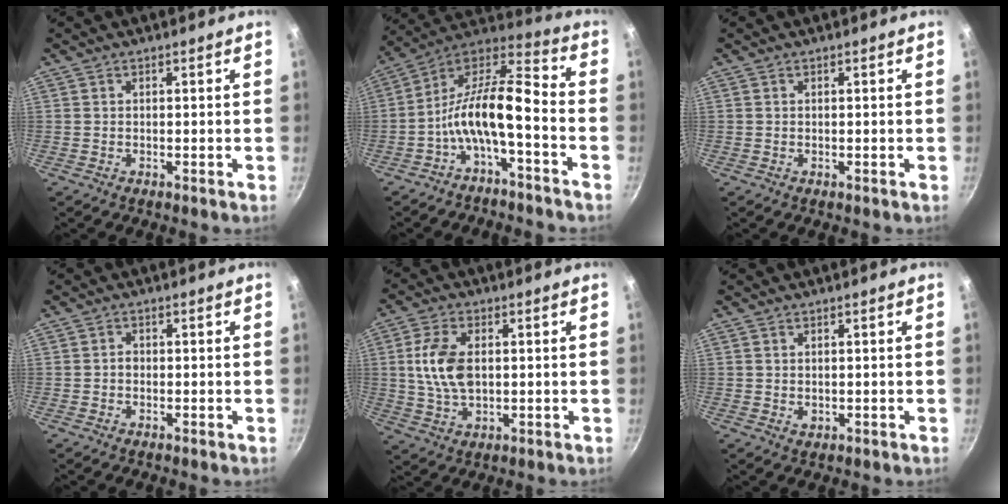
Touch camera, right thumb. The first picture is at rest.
{"total": 13.9, "force": [-5.0, 4.8, 12.1], "torque": [-0.233, 0.063, -0.103]}
{"total": 0.0}
{"total": 1.1, "force": [-0.2, 0.9, 0.6], "torque": [-0.008, 0.005, -0.005]}
{"total": 9.5, "force": [1.1, 5.6, 7.6], "torque": [-0.143, 0.001, 0.019]}
{"total": 0.9, "force": [0.4, 0.7, 0.5], "torque": [-0.005, -0.005, 0.006]}